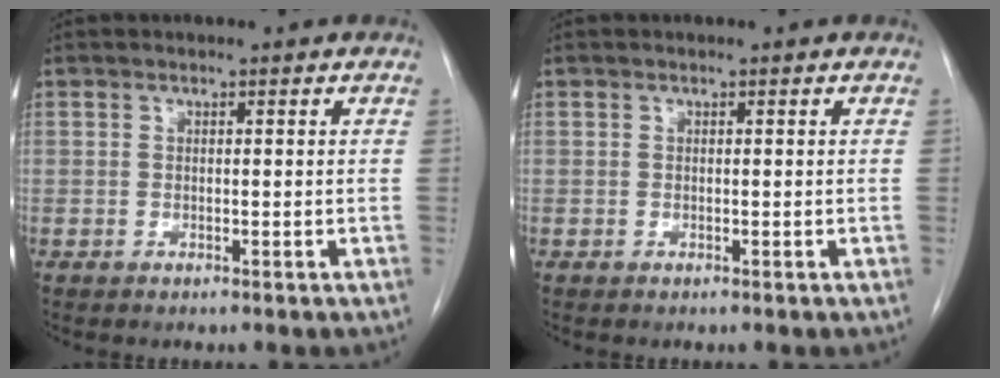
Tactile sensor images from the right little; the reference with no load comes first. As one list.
[{"total": 0.0}]